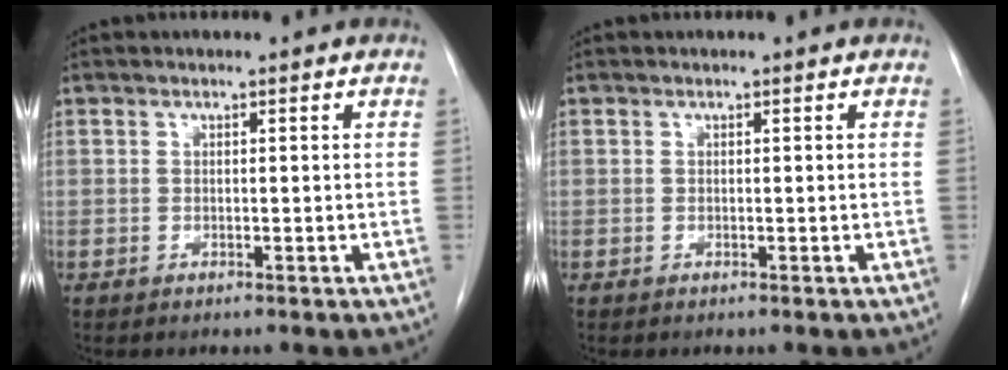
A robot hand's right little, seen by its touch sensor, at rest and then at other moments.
{"total": 0.0}